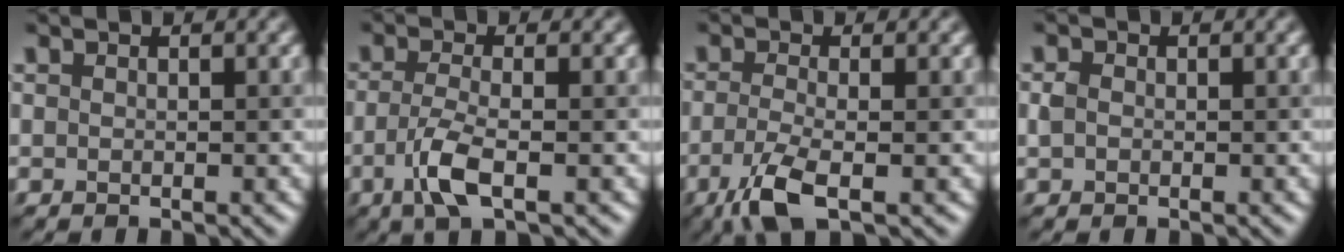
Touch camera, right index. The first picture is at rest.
{"total": 3.2, "force": [-1.3, 1.0, 2.8], "torque": [-0.064, 0.006, -0.020]}
{"total": 4.0, "force": [-2.0, 1.2, 3.3], "torque": [-0.070, -0.001, -0.039]}
{"total": 0.9, "force": [-0.1, 0.9, 0.2], "torque": [-0.004, 0.009, 0.004]}